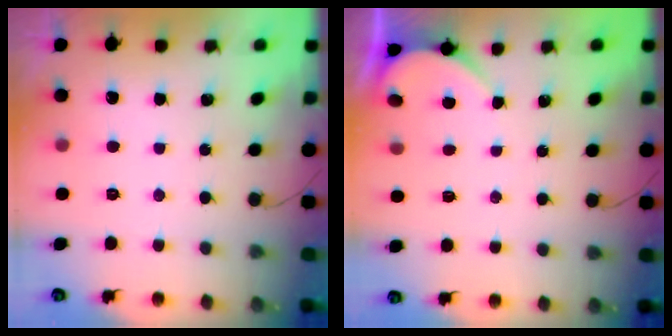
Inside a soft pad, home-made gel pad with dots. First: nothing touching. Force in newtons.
{"total": 1.3, "press": 1.3, "slide": 0.1}